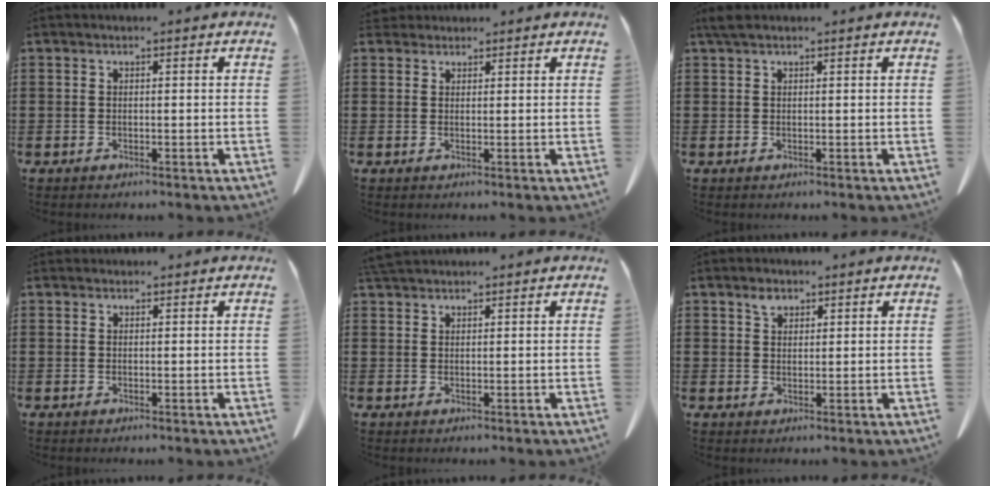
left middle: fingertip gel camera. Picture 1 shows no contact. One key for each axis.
{"total": 1.8, "fx": 1.7, "fy": 0.6, "fz": 0.2, "tx": -0.010, "ty": 0.003, "tz": 0.034}
{"total": 1.4, "fx": 1.0, "fy": 0.5, "fz": 0.9, "tx": -0.022, "ty": 0.001, "tz": 0.019}
{"total": 0.6, "fx": 0.6, "fy": 0.3, "fz": 0.0, "tx": -0.002, "ty": 0.000, "tz": 0.012}
{"total": 2.2, "fx": 2.1, "fy": 0.3, "fz": 0.7, "tx": -0.020, "ty": 0.001, "tz": 0.042}
{"total": 2.2, "fx": 1.6, "fy": 1.3, "fz": 0.8, "tx": -0.012, "ty": -0.003, "tz": 0.030}